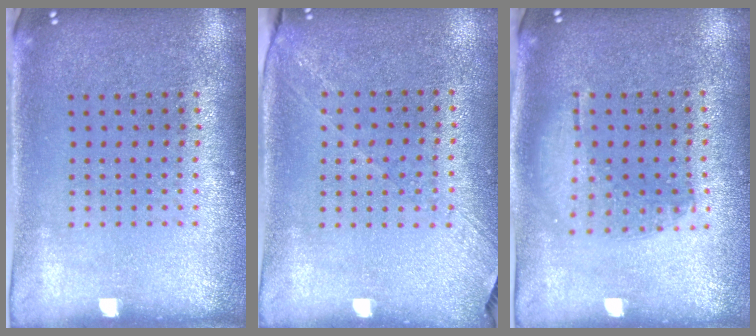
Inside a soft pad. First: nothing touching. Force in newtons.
{"total": 1.2, "press": 1.1, "slide": 0.6}
{"total": 1.0, "press": 0.9, "slide": 0.4}